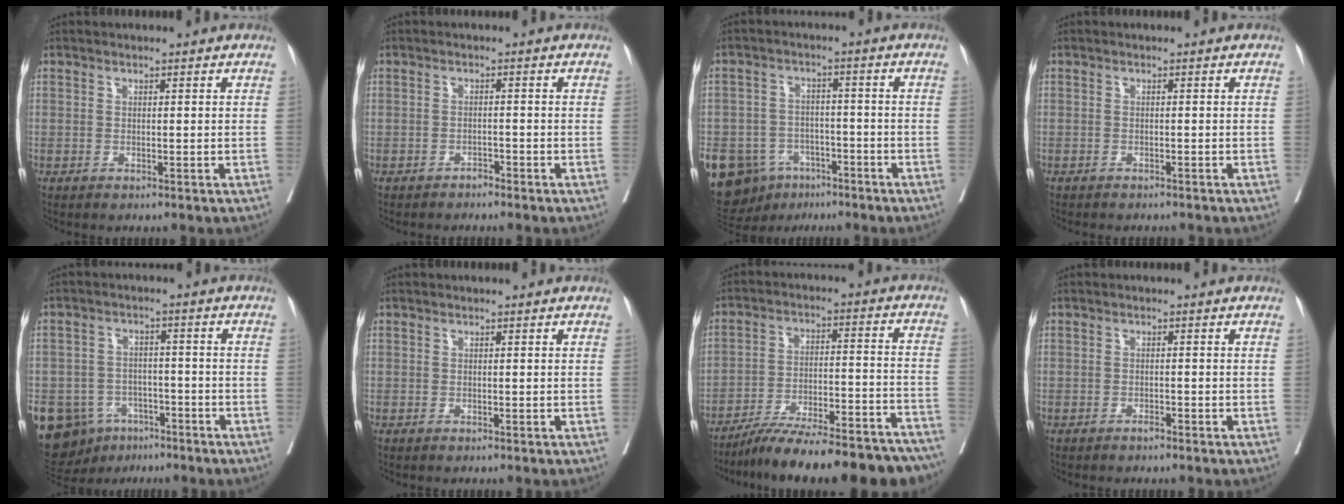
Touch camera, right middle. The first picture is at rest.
{"total": 1.1, "force": [-1.1, 0.3, 0.2], "torque": [-0.004, 0.002, -0.018]}
{"total": 17.3, "force": [-9.1, 13.1, 6.9], "torque": [-0.180, 0.014, -0.127]}
{"total": 3.9, "force": [-3.5, 0.9, 1.5], "torque": [-0.019, -0.004, -0.043]}
{"total": 16.1, "force": [-8.2, 12.5, 6.1], "torque": [-0.156, 0.016, -0.113]}
{"total": 0.0}
{"total": 23.2, "force": [-20.5, 3.4, 10.2], "torque": [-0.101, 0.016, -0.294]}
{"total": 0.8, "force": [-0.7, 0.2, 0.4], "torque": [-0.008, 0.001, -0.010]}